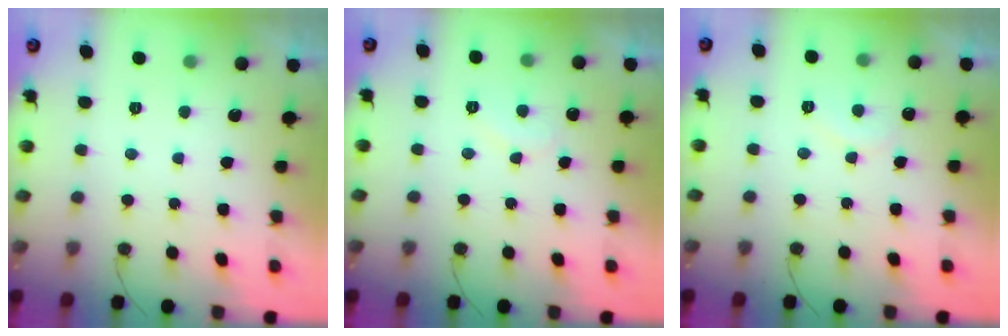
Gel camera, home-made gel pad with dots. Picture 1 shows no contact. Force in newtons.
{"total": 6.2, "press": 6.1, "slide": 0.6}
{"total": 5.5, "press": 5.5, "slide": 0.4}